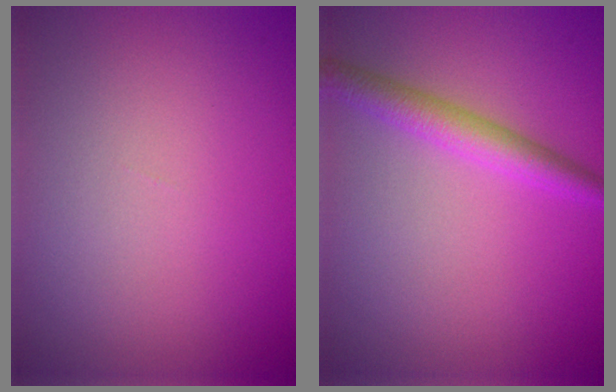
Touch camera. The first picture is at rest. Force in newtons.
{"total": 3.1, "press": 3.1, "slide": 0.1}